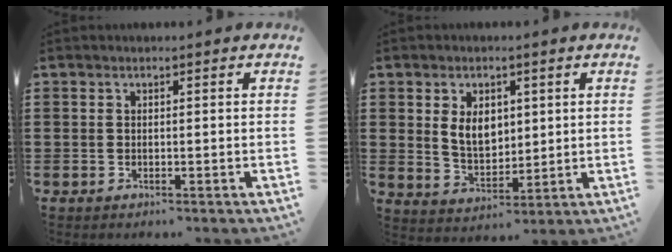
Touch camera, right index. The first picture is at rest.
{"total": 5.9, "force": [1.5, 4.0, 4.0], "torque": [-0.074, 0.008, 0.023]}